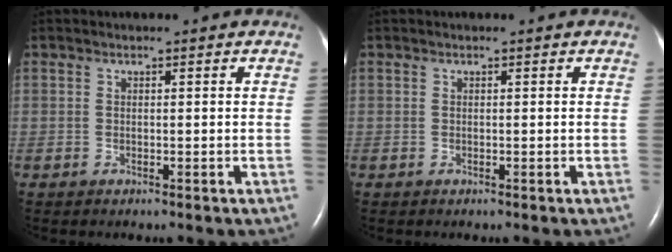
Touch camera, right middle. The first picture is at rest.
{"total": 0.0}